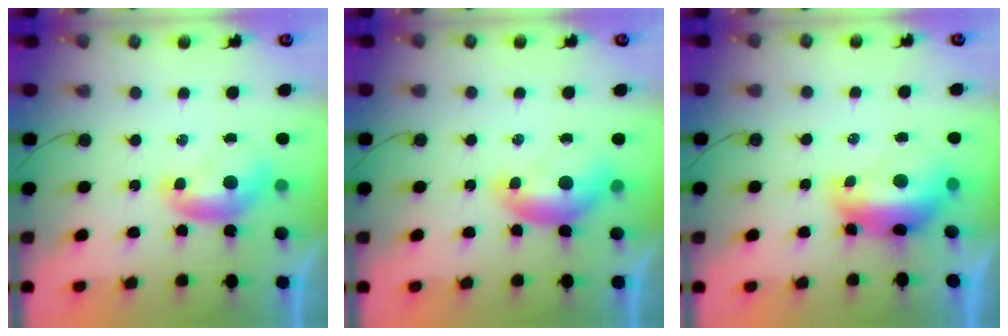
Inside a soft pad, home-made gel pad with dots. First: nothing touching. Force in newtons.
{"total": 0.8, "press": 0.3, "slide": 0.7}
{"total": 2.8, "press": 2.7, "slide": 0.8}